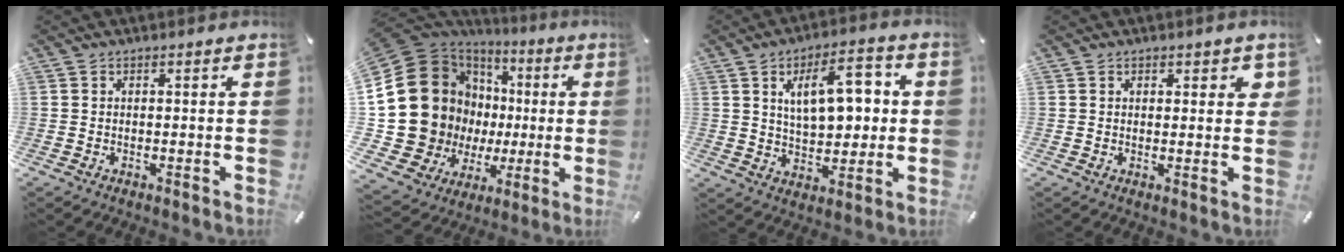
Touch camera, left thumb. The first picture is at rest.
{"total": 24.1, "force": [1.4, 20.1, 13.1], "torque": [-0.277, -0.032, 0.069]}
{"total": 13.4, "force": [3.9, 7.4, 10.5], "torque": [-0.151, -0.001, 0.064]}
{"total": 2.2, "force": [1.3, 1.3, 1.1], "torque": [-0.001, -0.004, 0.016]}